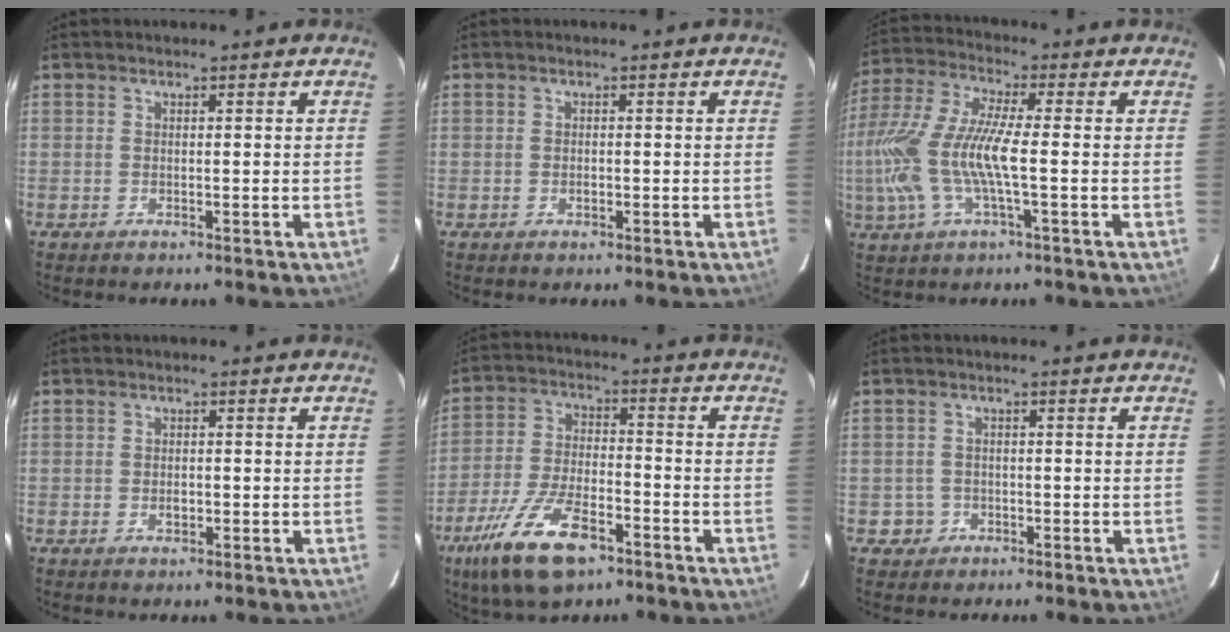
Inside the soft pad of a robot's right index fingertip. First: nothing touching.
{"total": 1.1, "force": [-0.4, 0.9, 0.7], "torque": [-0.011, 0.002, -0.006]}
{"total": 16.0, "force": [-2.5, 3.5, 15.4], "torque": [-0.314, -0.006, -0.052]}
{"total": 1.8, "force": [-0.6, 1.3, 1.1], "torque": [-0.020, 0.003, -0.010]}
{"total": 15.4, "force": [-9.2, 6.1, 10.7], "torque": [-0.231, -0.026, -0.168]}
{"total": 3.0, "force": [-1.0, 2.8, 0.0], "torque": [-0.002, 0.016, -0.014]}